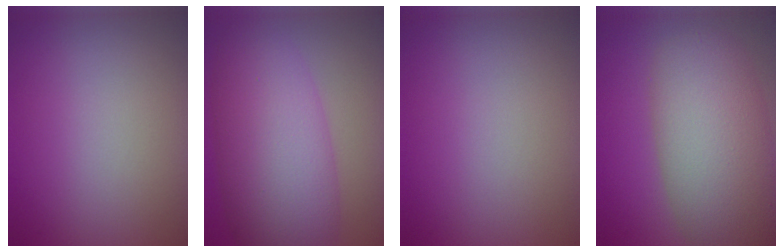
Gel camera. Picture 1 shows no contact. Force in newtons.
{"total": 10.0, "press": 10.0, "slide": 0.3}
{"total": 0.0}
{"total": 9.4, "press": 9.4, "slide": 0.6}